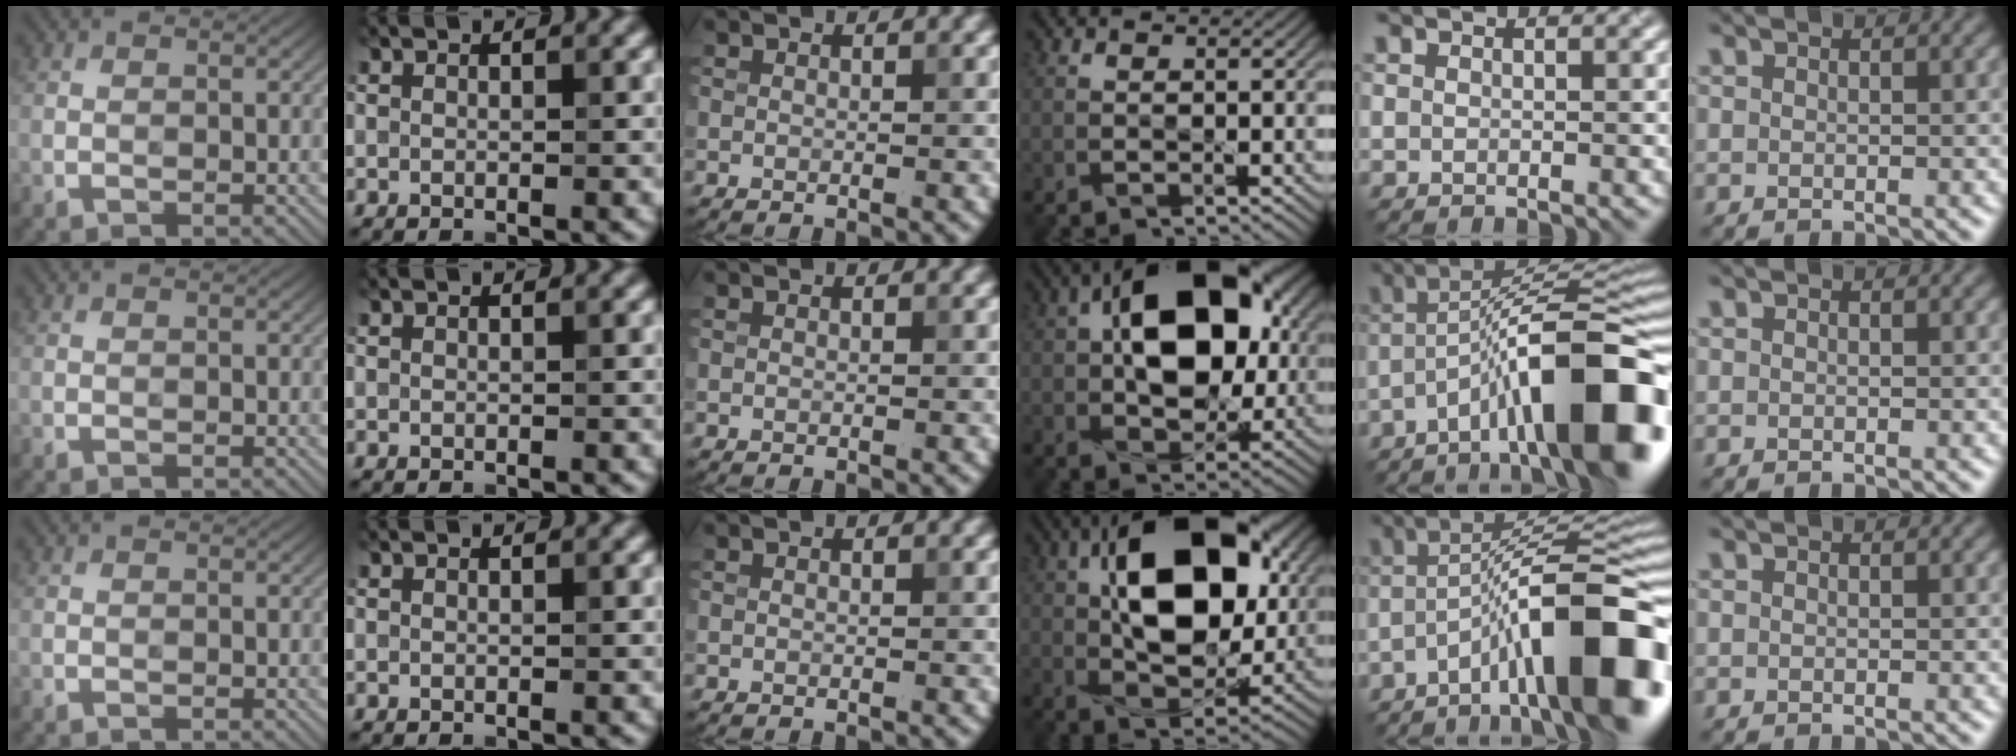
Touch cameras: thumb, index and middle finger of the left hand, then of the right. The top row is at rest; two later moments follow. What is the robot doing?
{"motion": "pour", "object": "plastic test tube"}